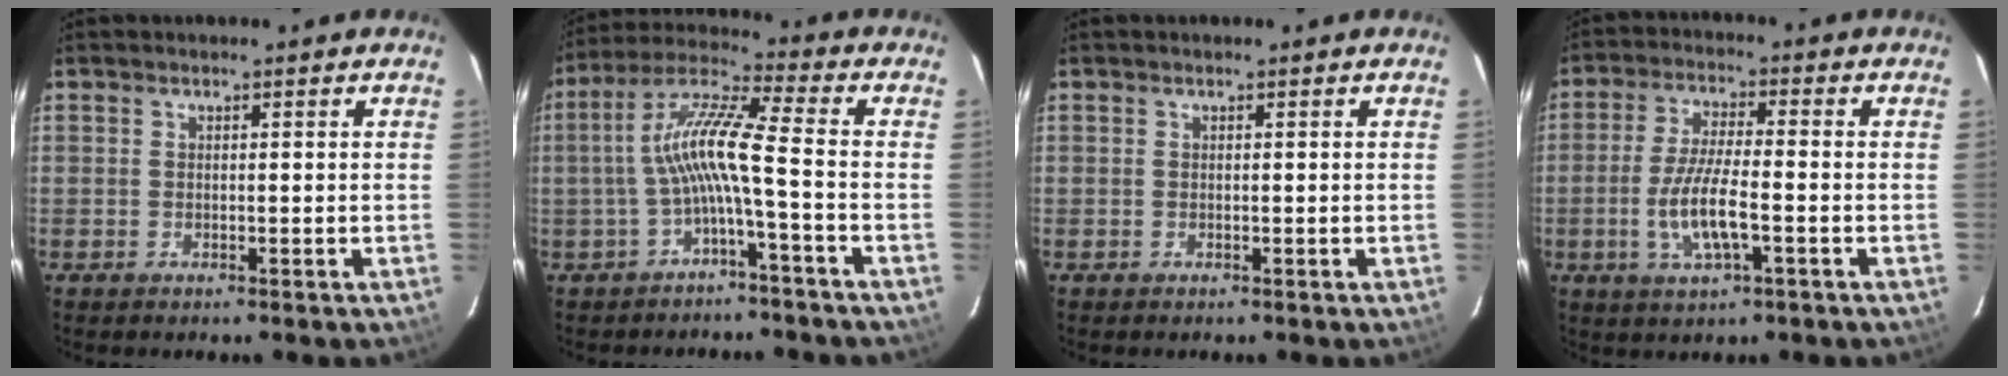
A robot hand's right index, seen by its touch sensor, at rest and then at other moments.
{"total": 9.3, "force": [-2.5, -0.2, 9.0], "torque": [-0.193, 0.018, -0.047]}
{"total": 0.0}
{"total": 8.9, "force": [-2.7, 2.2, 8.1], "torque": [-0.164, -0.007, -0.051]}